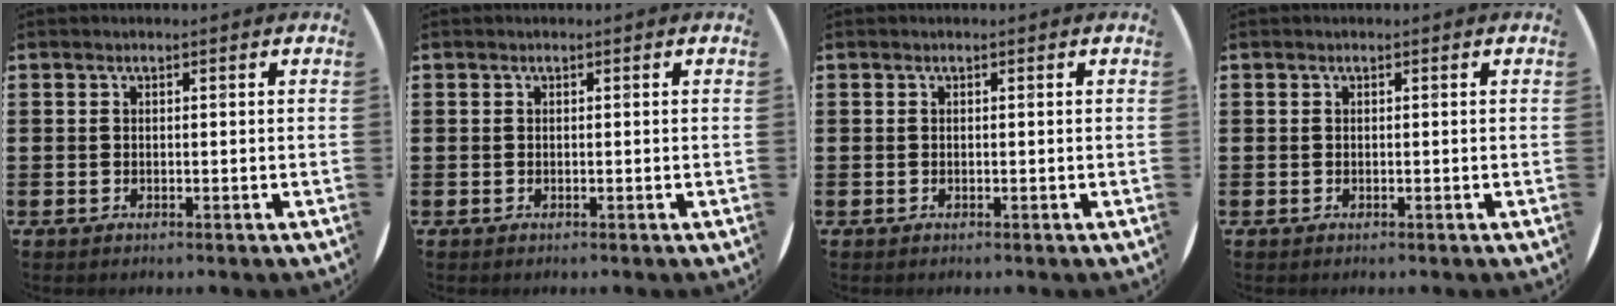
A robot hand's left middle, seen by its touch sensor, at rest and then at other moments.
{"total": 0.0}
{"total": 0.0}
{"total": 0.0}